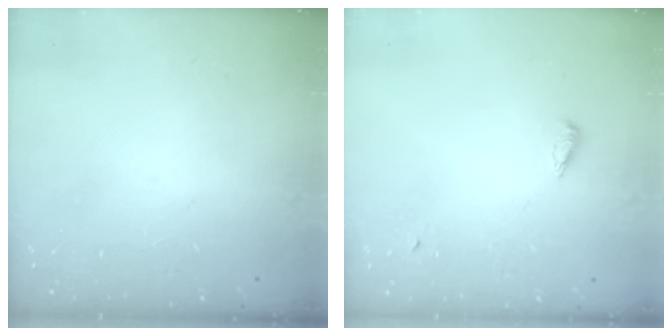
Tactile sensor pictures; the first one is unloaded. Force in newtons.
{"total": 3.1, "press": 3.0, "slide": 0.7}